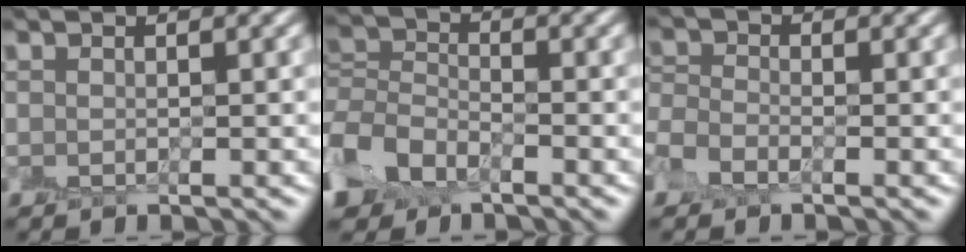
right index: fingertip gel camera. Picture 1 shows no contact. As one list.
[{"total": 6.2, "force": [-3.7, 4.2, 2.6], "torque": [-0.045, -0.001, -0.080]}, {"total": 2.3, "force": [-1.6, 1.4, 0.8], "torque": [-0.019, 0.001, -0.039]}]